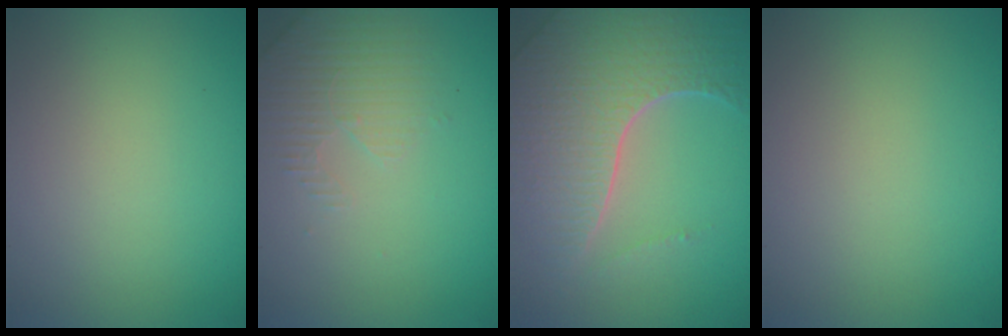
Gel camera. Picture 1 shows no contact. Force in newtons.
{"total": 2.8, "press": 2.7, "slide": 0.8}
{"total": 7.1, "press": 5.2, "slide": 4.8}
{"total": 0.0}